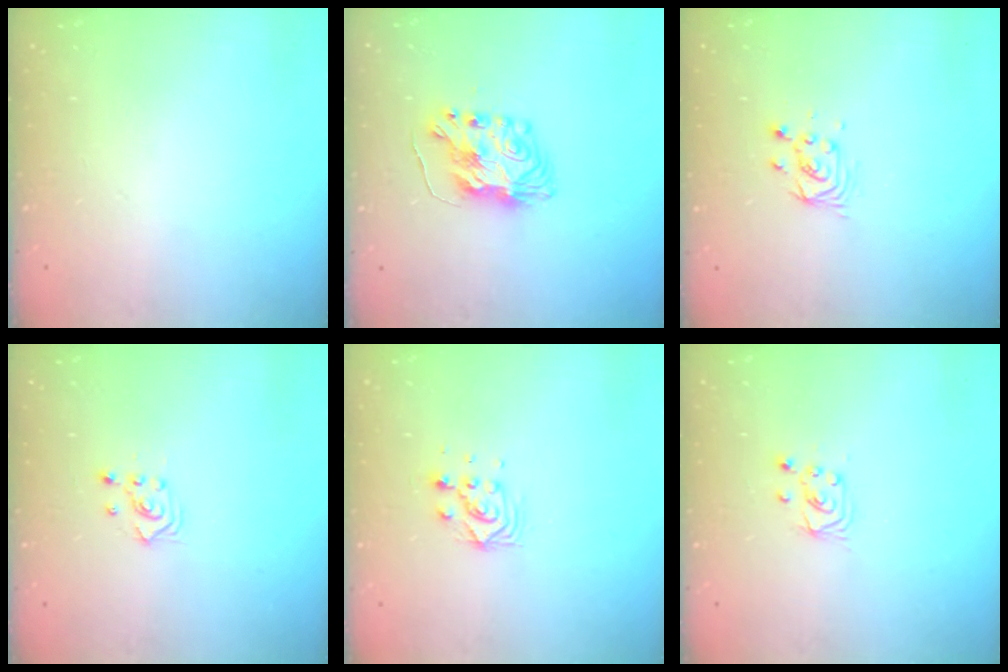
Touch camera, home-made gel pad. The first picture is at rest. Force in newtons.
{"total": 8.6, "press": 8.5, "slide": 0.7}
{"total": 4.1, "press": 4.1, "slide": 0.3}
{"total": 2.5, "press": 2.5, "slide": 0.3}
{"total": 6.1, "press": 6.1, "slide": 0.2}
{"total": 3.0, "press": 3.0, "slide": 0.3}